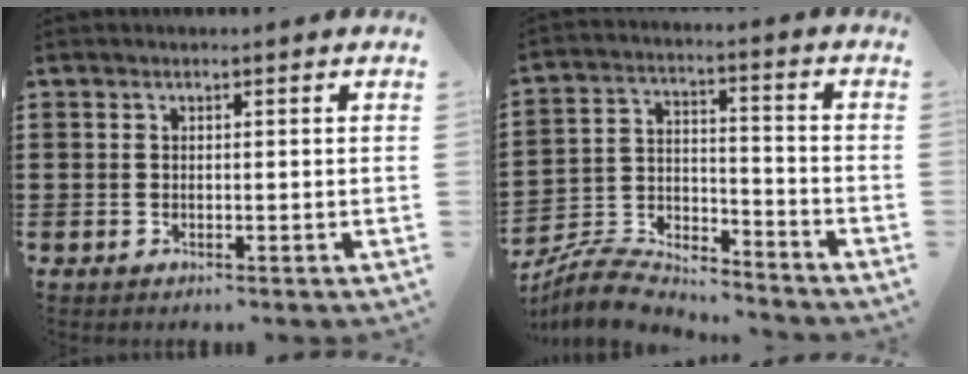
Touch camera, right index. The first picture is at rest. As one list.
[{"total": 7.3, "force": [-7.0, 1.7, 1.6], "torque": [-0.045, 0.005, -0.141]}]